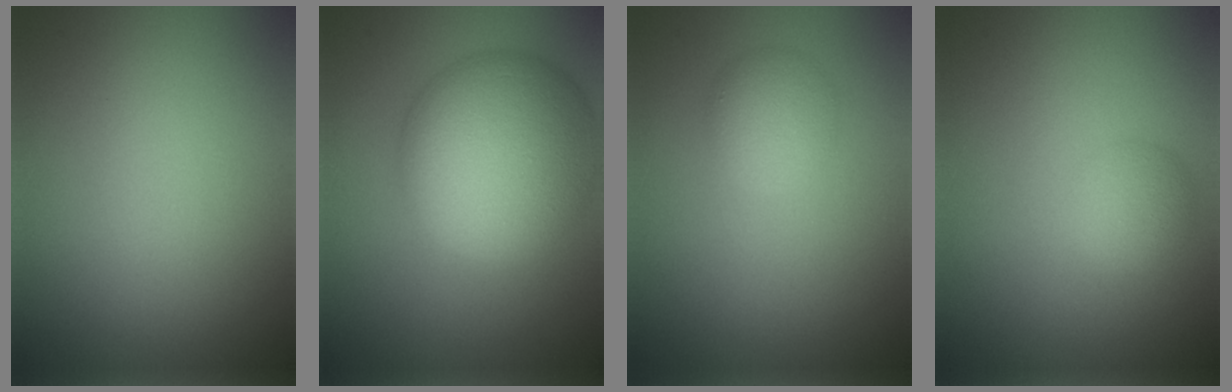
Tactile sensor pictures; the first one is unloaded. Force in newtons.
{"total": 11.5, "press": 11.5, "slide": 0.6}
{"total": 2.6, "press": 2.6, "slide": 0.1}
{"total": 2.1, "press": 2.1, "slide": 0.2}